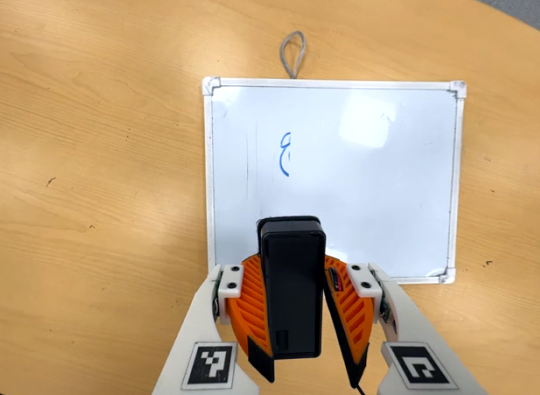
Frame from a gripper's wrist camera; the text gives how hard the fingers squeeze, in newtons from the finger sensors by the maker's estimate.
{"total": 8.9, "left": 9.1, "right": 8.7}